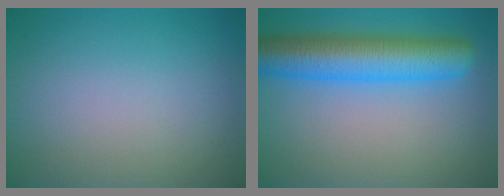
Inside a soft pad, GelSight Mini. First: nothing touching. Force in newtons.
{"total": 8.3, "press": 8.3, "slide": 0.3}